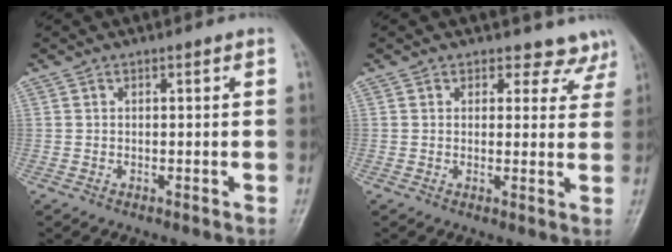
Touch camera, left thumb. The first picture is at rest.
{"total": 5.6, "force": [4.7, 3.0, -0.3], "torque": [0.046, -0.026, 0.035]}